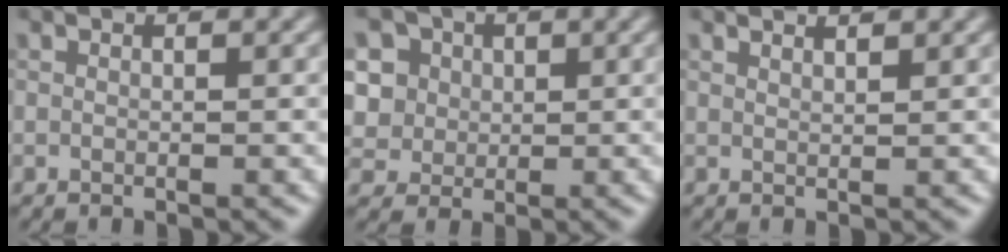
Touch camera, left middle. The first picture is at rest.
{"total": 8.4, "force": [3.4, 6.8, 3.5], "torque": [-0.075, 0.029, 0.035]}
{"total": 1.5, "force": [1.4, 0.1, 0.6], "torque": [-0.005, 0.000, 0.014]}